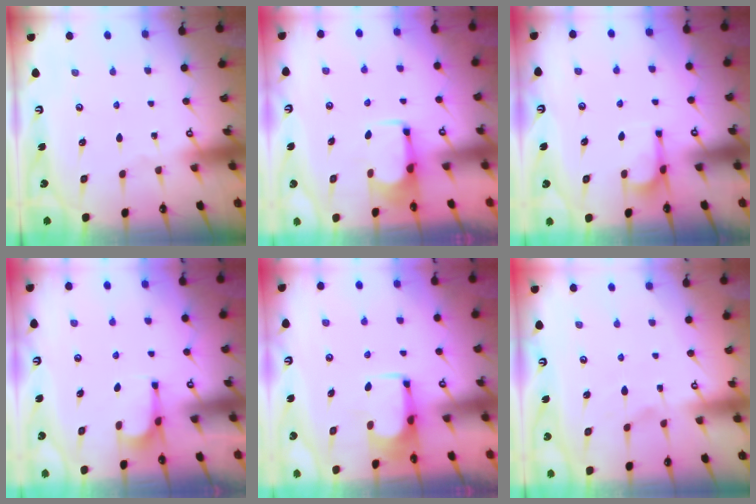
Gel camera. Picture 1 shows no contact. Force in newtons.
{"total": 2.0, "press": 1.8, "slide": 0.8}
{"total": 3.9, "press": 3.9, "slide": 0.6}
{"total": 2.7, "press": 2.6, "slide": 0.5}
{"total": 1.3, "press": 1.2, "slide": 0.5}
{"total": 1.8, "press": 1.4, "slide": 1.1}